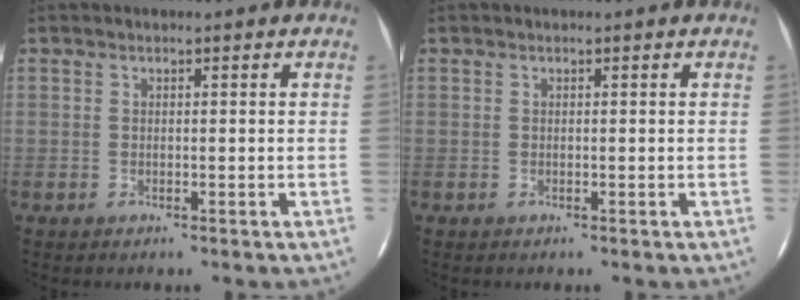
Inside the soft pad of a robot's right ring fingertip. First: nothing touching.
{"total": 0.0}